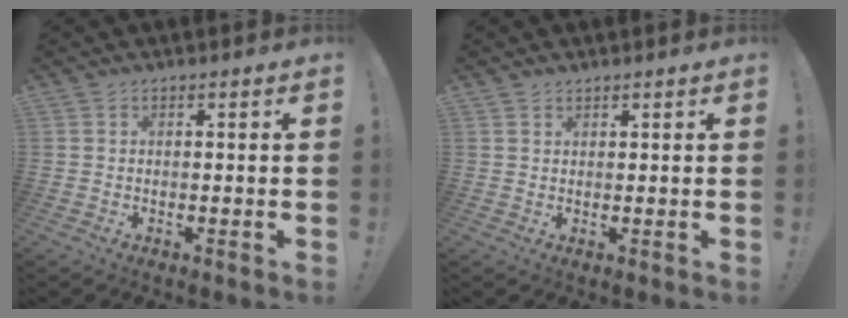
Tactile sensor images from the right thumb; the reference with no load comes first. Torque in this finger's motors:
{"motor_torque": [-0.04, -0.17, -0.17, 0.08, 0.05]}